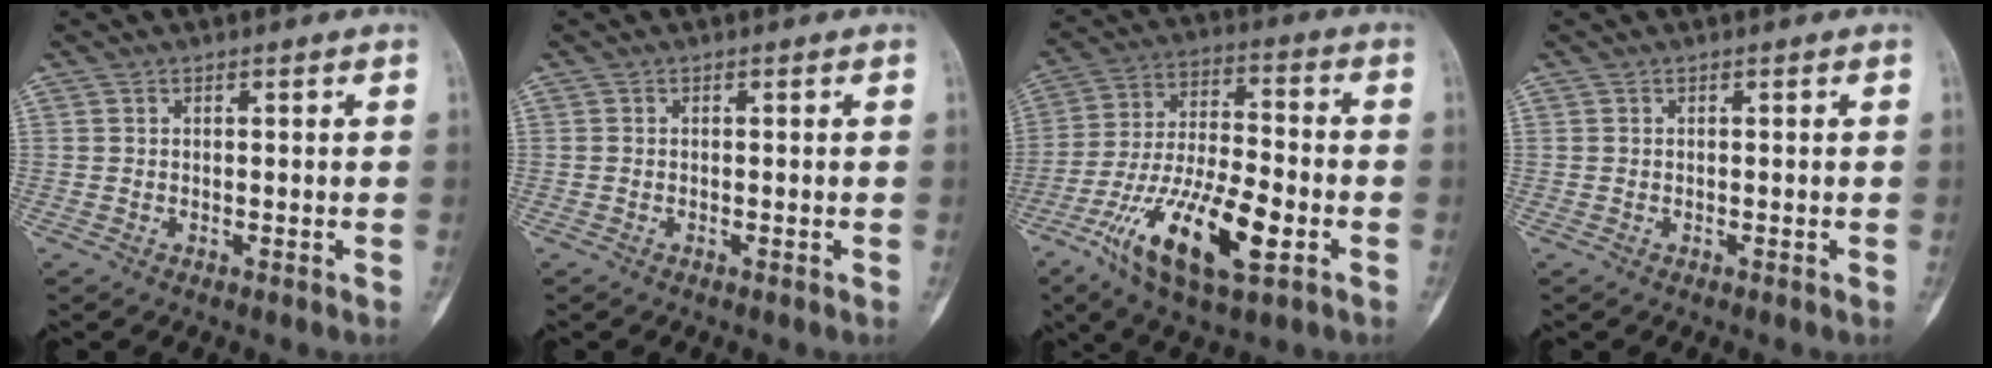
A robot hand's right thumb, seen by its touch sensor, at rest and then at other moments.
{"total": 0.0}
{"total": 19.1, "force": [-7.7, 7.0, 16.0], "torque": [-0.301, 0.022, -0.132]}
{"total": 0.0}